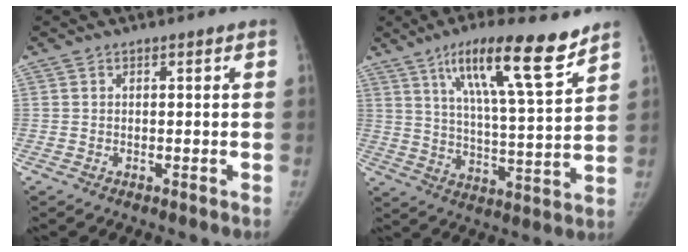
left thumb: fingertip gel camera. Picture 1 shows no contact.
{"total": 17.5, "force": [11.1, 2.8, 13.2], "torque": [-0.199, -0.052, 0.185]}